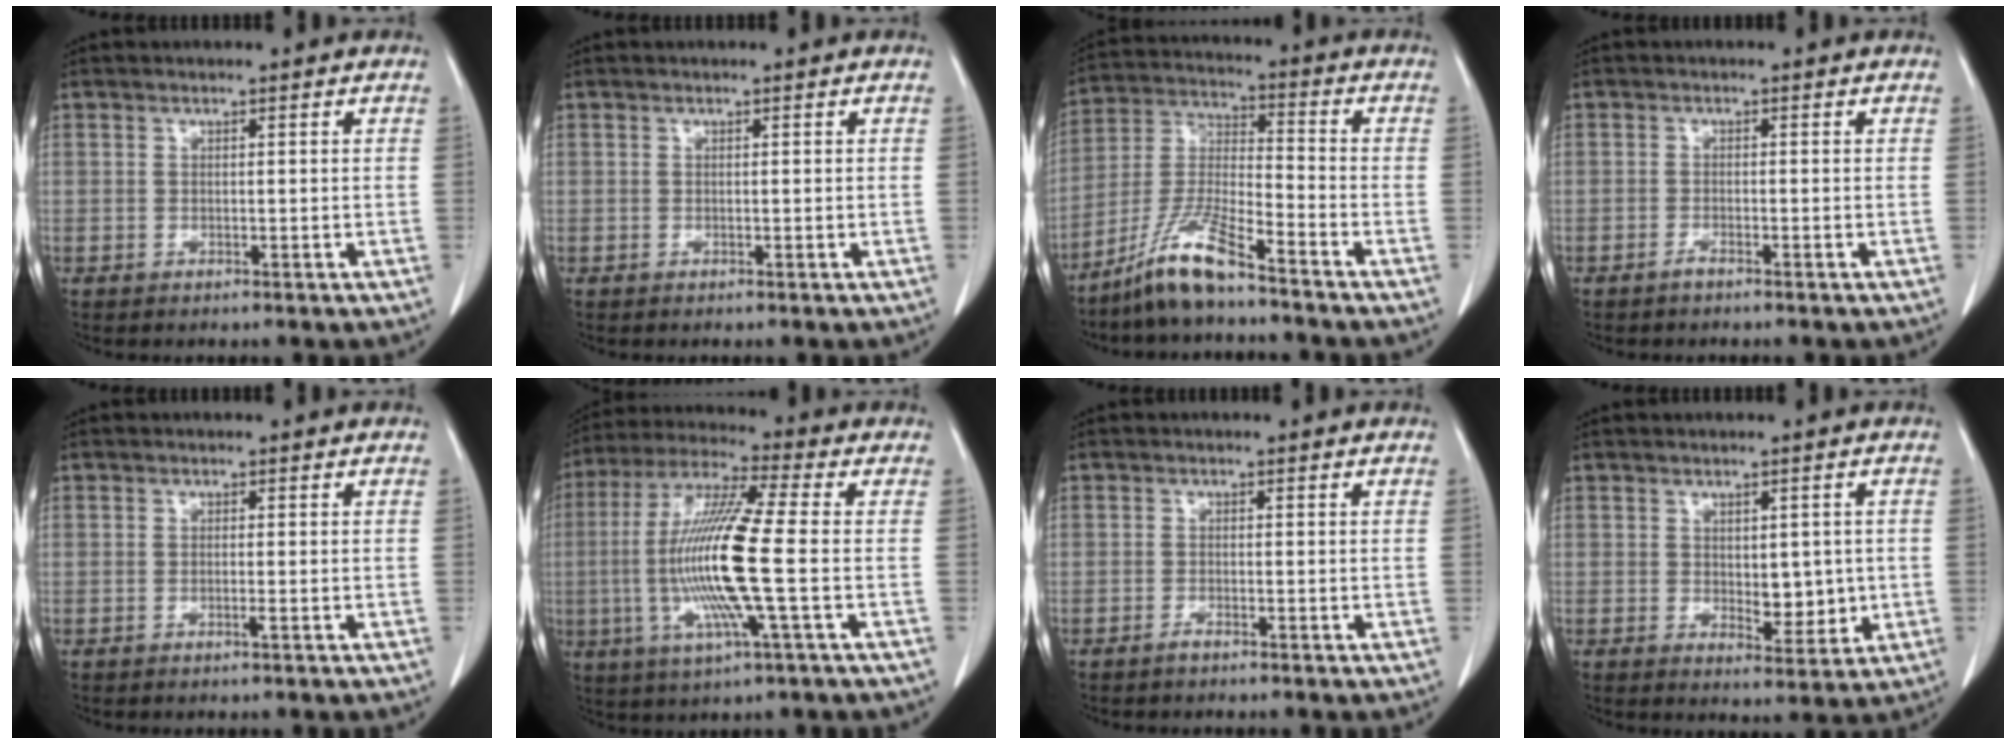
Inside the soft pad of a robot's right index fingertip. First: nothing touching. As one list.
[{"total": 0.0}, {"total": 9.9, "force": [-7.6, 0.4, 6.3], "torque": [-0.140, -0.018, -0.153]}, {"total": 1.0, "force": [-0.9, 0.0, 0.5], "torque": [-0.009, 0.000, -0.016]}, {"total": 0.8, "force": [-0.4, -0.1, 0.7], "torque": [-0.015, 0.000, -0.004]}, {"total": 15.5, "force": [-2.1, 0.2, 15.3], "torque": [-0.317, -0.007, -0.048]}, {"total": 0.9, "force": [-0.8, 0.0, 0.4], "torque": [-0.008, 0.000, -0.014]}, {"total": 5.1, "force": [-0.1, 2.6, 4.3], "torque": [-0.055, -0.006, 0.012]}]